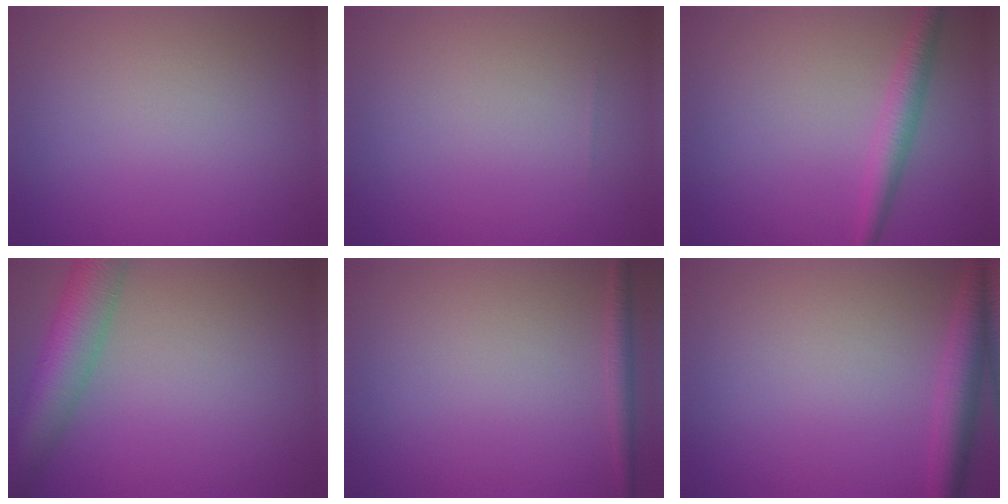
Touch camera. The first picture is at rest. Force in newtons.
{"total": 0.0}
{"total": 2.7, "press": 2.7, "slide": 0.1}
{"total": 7.2, "press": 7.2, "slide": 0.3}
{"total": 1.4, "press": 1.4, "slide": 0.1}
{"total": 3.5, "press": 3.5, "slide": 0.2}